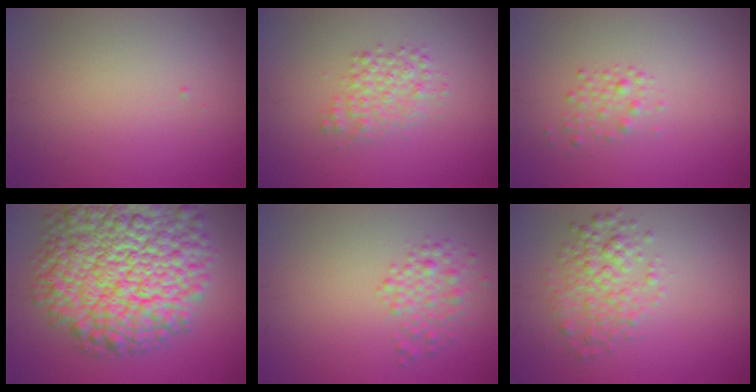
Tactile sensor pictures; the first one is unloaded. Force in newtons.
{"total": 2.6, "press": 2.6, "slide": 0.0}
{"total": 1.4, "press": 1.4, "slide": 0.0}
{"total": 15.7, "press": 15.6, "slide": 0.7}
{"total": 2.5, "press": 2.5, "slide": 0.0}
{"total": 3.2, "press": 3.2, "slide": 0.1}